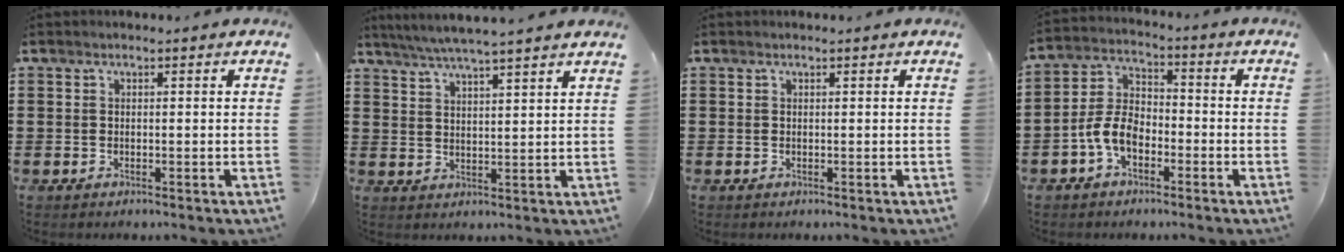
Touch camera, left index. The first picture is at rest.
{"total": 4.6, "force": [4.2, -0.6, 1.7], "torque": [-0.046, -0.018, 0.075]}
{"total": 0.0}
{"total": 6.2, "force": [-3.2, 3.5, 3.9], "torque": [-0.104, 0.006, -0.069]}